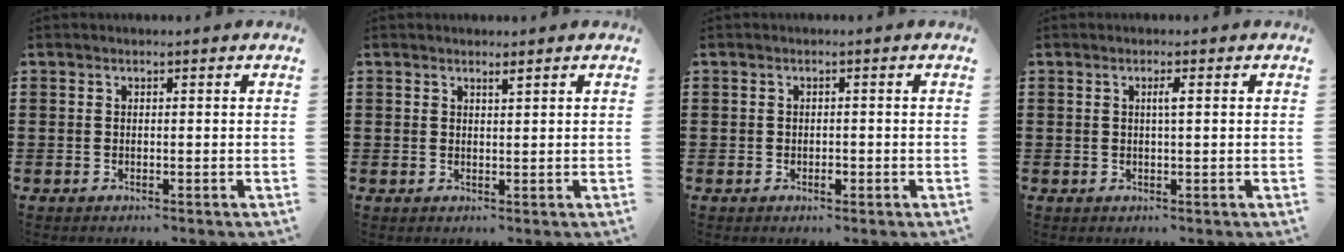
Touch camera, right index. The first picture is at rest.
{"total": 0.9, "force": [0.8, 0.0, 0.4], "torque": [-0.010, -0.002, 0.016]}
{"total": 1.1, "force": [-0.5, 0.7, 0.8], "torque": [-0.016, -0.003, -0.008]}
{"total": 1.4, "force": [0.3, 0.0, 1.4], "torque": [-0.027, -0.001, 0.003]}